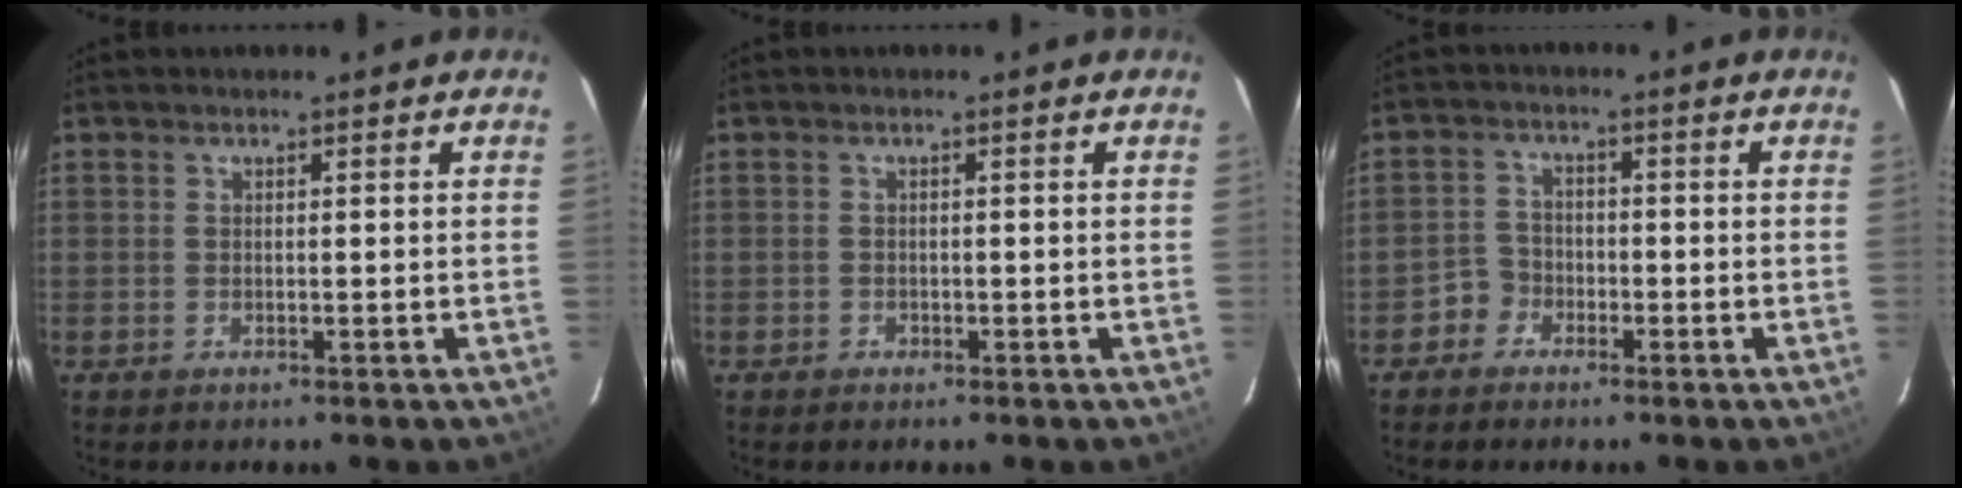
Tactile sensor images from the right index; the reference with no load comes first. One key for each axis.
{"total": 1.1, "fx": -0.7, "fy": 0.8, "fz": 0.0, "tx": 0.000, "ty": 0.004, "tz": -0.011}
{"total": 3.7, "fx": -2.3, "fy": 2.9, "fz": -0.3, "tx": 0.001, "ty": 0.018, "tz": -0.045}